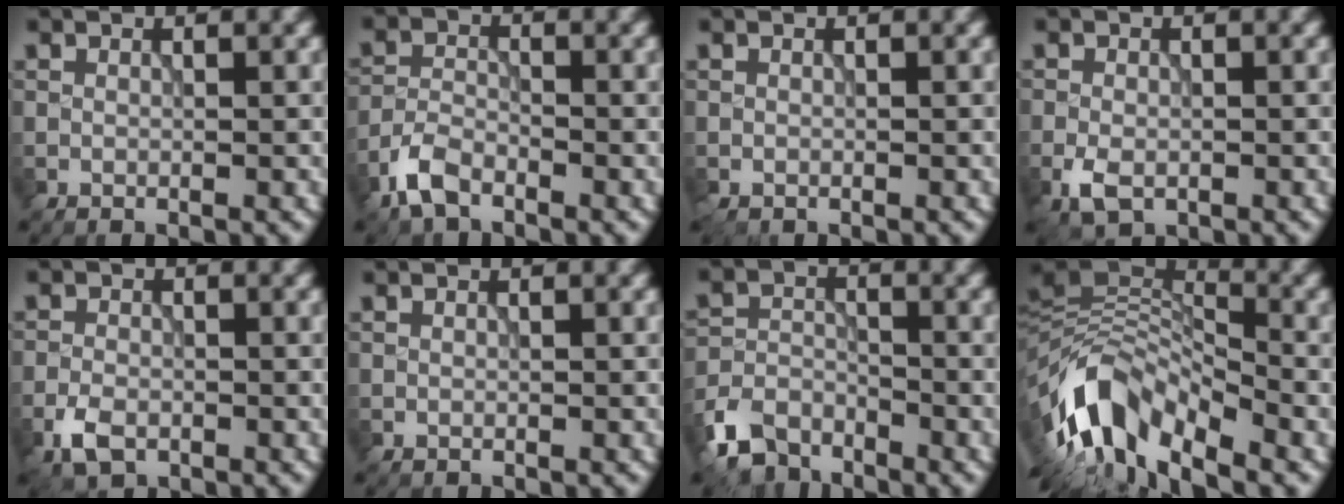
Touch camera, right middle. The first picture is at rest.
{"total": 3.2, "force": [-2.4, 1.4, 1.7], "torque": [-0.037, 0.002, -0.059]}
{"total": 0.6, "force": [-0.5, 0.3, 0.2], "torque": [-0.004, -0.004, -0.009]}
{"total": 2.8, "force": [-1.2, 1.7, 1.8], "torque": [-0.040, -0.006, -0.025]}
{"total": 3.0, "force": [-1.7, 1.7, 1.8], "torque": [-0.038, -0.004, -0.039]}
{"total": 0.0}
{"total": 5.6, "force": [-4.3, 2.9, 2.2], "torque": [-0.046, -0.007, -0.092]}
{"total": 10.2, "force": [-5.0, 4.6, 7.6], "torque": [-0.132, 0.010, -0.111]}